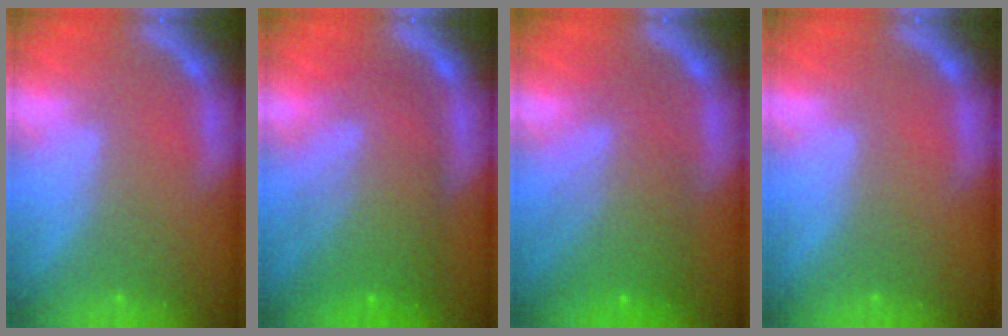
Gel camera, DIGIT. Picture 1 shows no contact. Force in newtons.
{"total": 9.6}
{"total": 7.6}
{"total": 0.0}